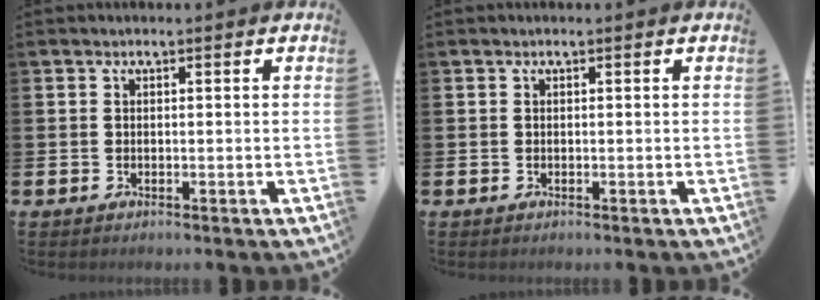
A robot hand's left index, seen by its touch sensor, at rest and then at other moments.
{"total": 0.0}